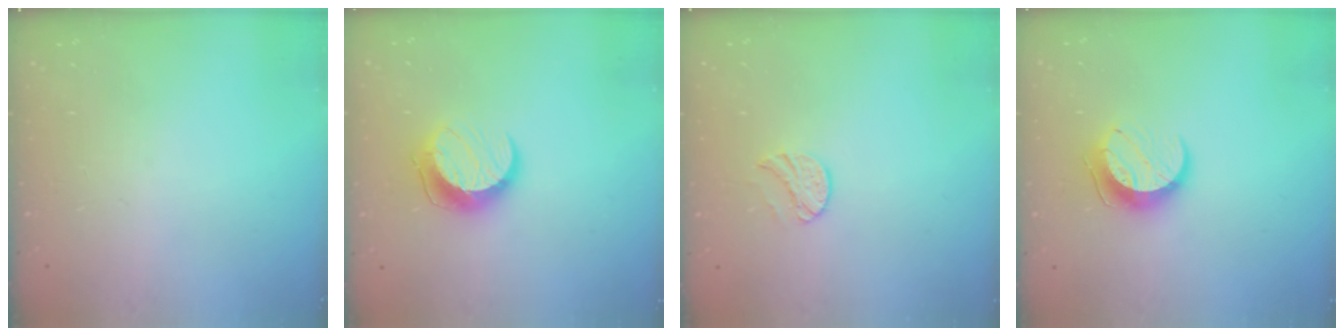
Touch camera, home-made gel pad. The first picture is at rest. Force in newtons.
{"total": 10.2, "press": 10.2, "slide": 0.3}
{"total": 8.0, "press": 7.9, "slide": 0.6}
{"total": 9.4, "press": 9.4, "slide": 0.5}